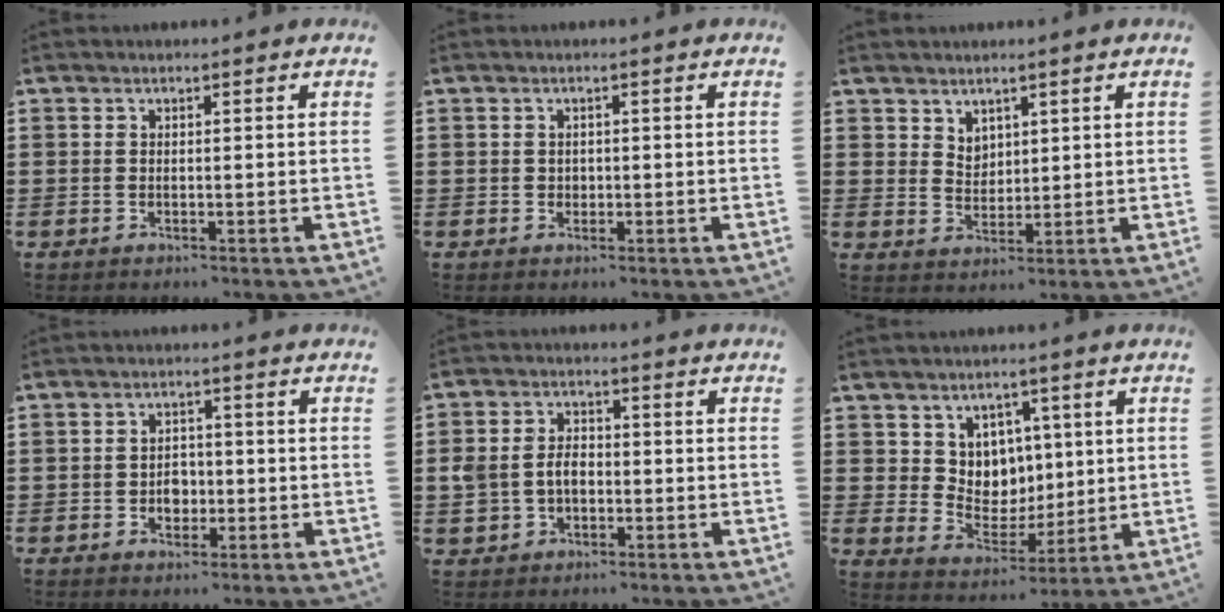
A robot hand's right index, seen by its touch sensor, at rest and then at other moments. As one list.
[{"total": 0.7, "force": [0.1, 0.7, 0.2], "torque": [-0.006, 0.004, 0.001]}, {"total": 3.2, "force": [2.5, 1.9, 0.1], "torque": [-0.011, 0.004, 0.050]}, {"total": 2.7, "force": [-0.7, 2.2, 1.4], "torque": [-0.024, 0.002, -0.018]}, {"total": 4.3, "force": [-0.8, 3.4, 2.6], "torque": [-0.069, 0.004, -0.020]}, {"total": 6.6, "force": [3.3, 5.7, 0.7], "torque": [-0.044, -0.013, 0.064]}]